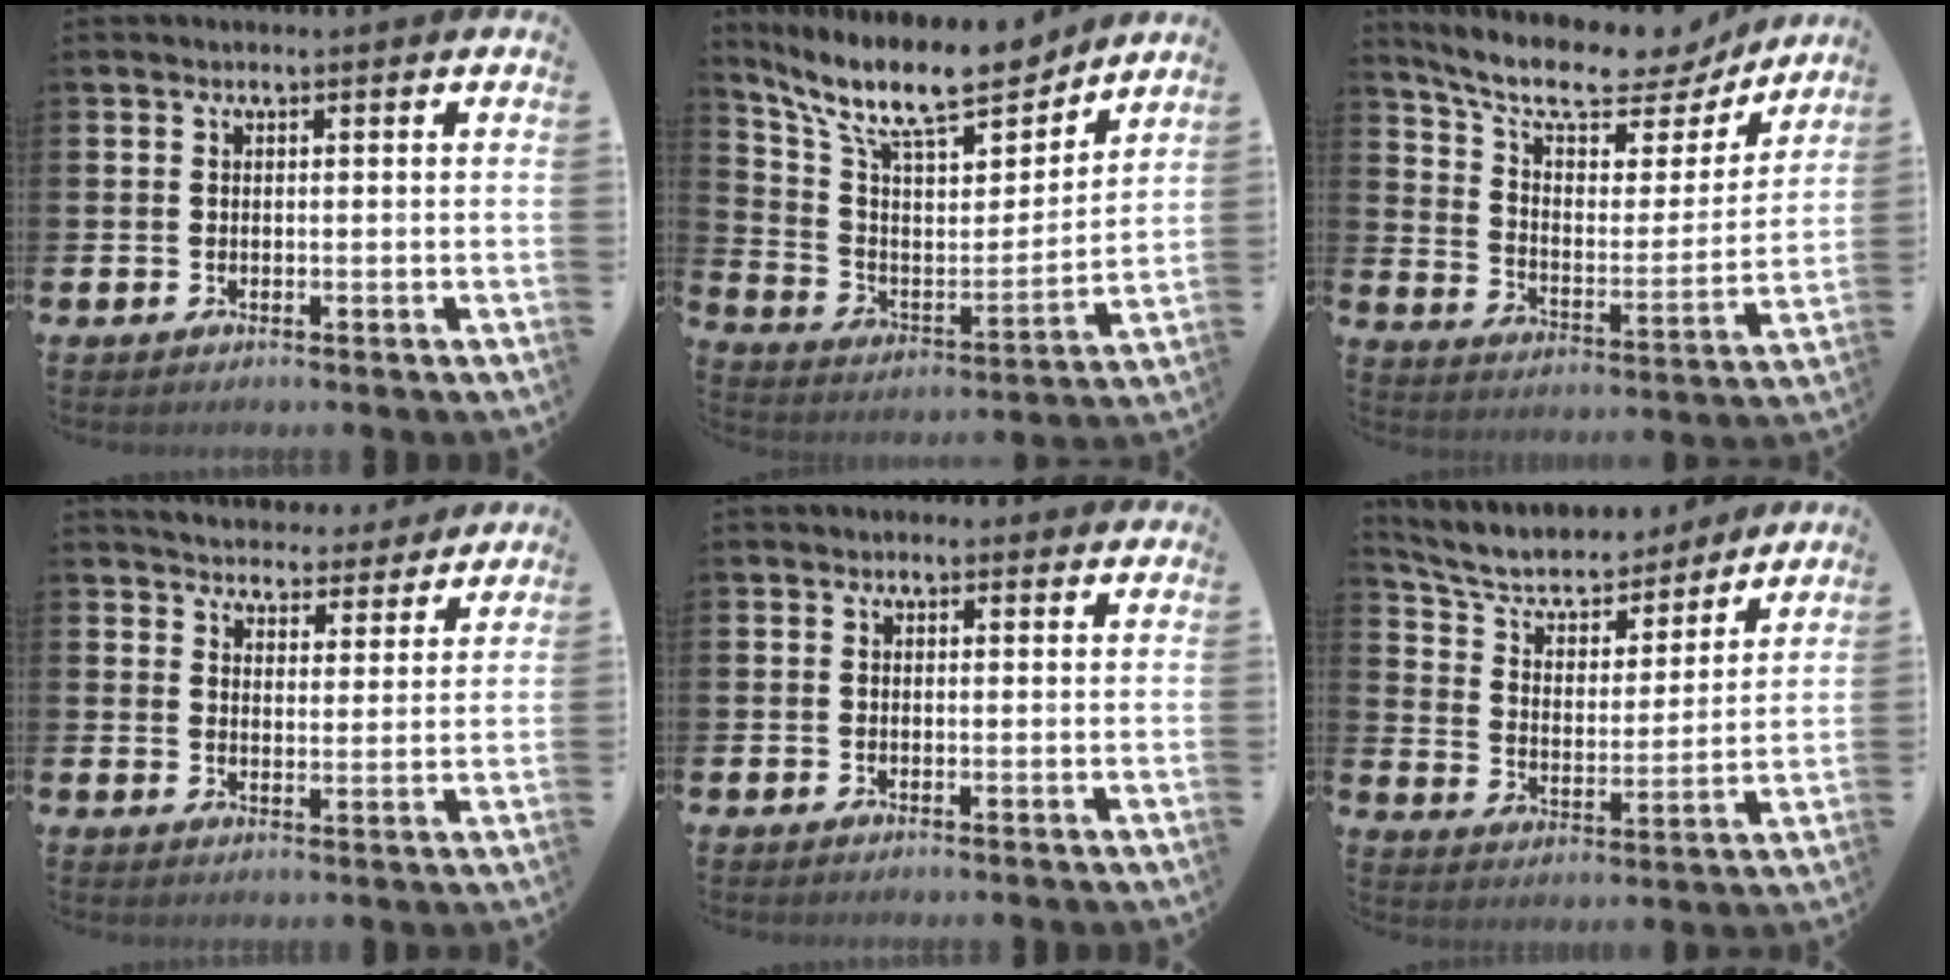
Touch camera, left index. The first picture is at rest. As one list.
[{"total": 13.2, "force": [11.4, 3.2, 5.9], "torque": [-0.141, -0.075, 0.196]}, {"total": 10.5, "force": [9.0, 3.1, 4.3], "torque": [-0.107, -0.063, 0.150]}, {"total": 5.0, "force": [4.8, 1.1, 0.0], "torque": [-0.011, -0.041, 0.082]}, {"total": 0.6, "force": [0.4, 0.4, 0.1], "torque": [-0.002, 0.005, 0.006]}, {"total": 7.7, "force": [6.9, 2.7, 2.1], "torque": [-0.076, -0.050, 0.118]}]